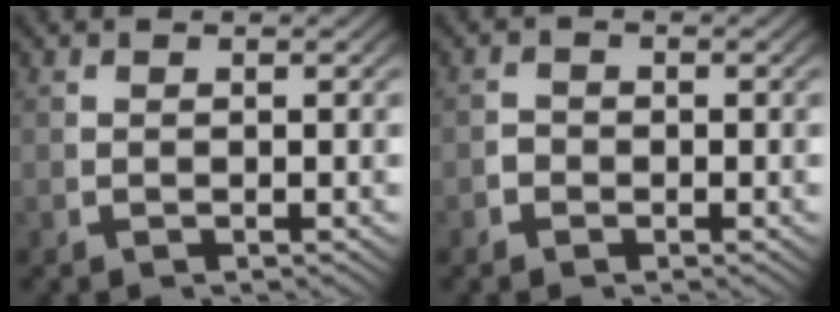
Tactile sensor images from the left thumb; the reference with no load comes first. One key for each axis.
{"total": 0.9, "fx": -0.6, "fy": 0.7, "fz": 0.1, "tx": -0.001, "ty": -0.005, "tz": -0.014}